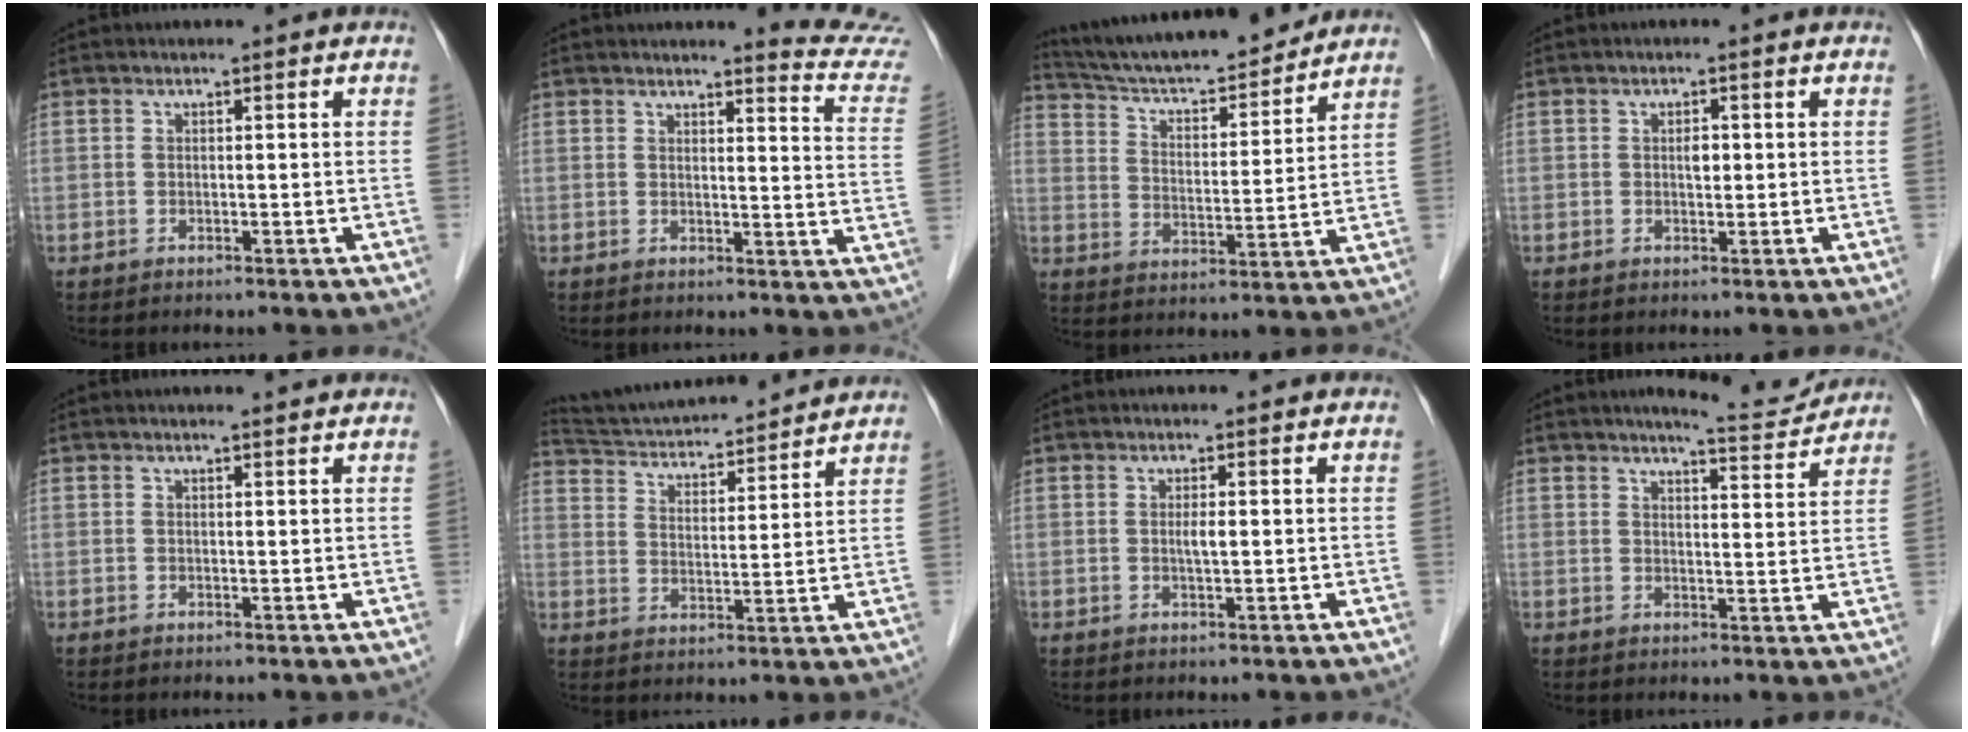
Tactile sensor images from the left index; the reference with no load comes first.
{"total": 9.5, "force": [9.4, -1.1, 0.4], "torque": [-0.002, -0.104, 0.080]}
{"total": 17.4, "force": [16.0, 2.2, 6.5], "torque": [-0.111, 0.006, 0.254]}
{"total": 1.4, "force": [0.0, 0.8, 1.2], "torque": [-0.017, -0.002, -0.001]}
{"total": 1.2, "force": [1.2, 0.0, 0.3], "torque": [-0.008, 0.002, 0.016]}
{"total": 16.7, "force": [15.8, 2.0, 5.1], "torque": [-0.088, 0.022, 0.244]}
{"total": 1.3, "force": [0.0, 0.1, 1.3], "torque": [-0.027, -0.004, -0.001]}
{"total": 6.1, "force": [5.9, 0.4, 1.4], "torque": [-0.024, -0.014, 0.071]}